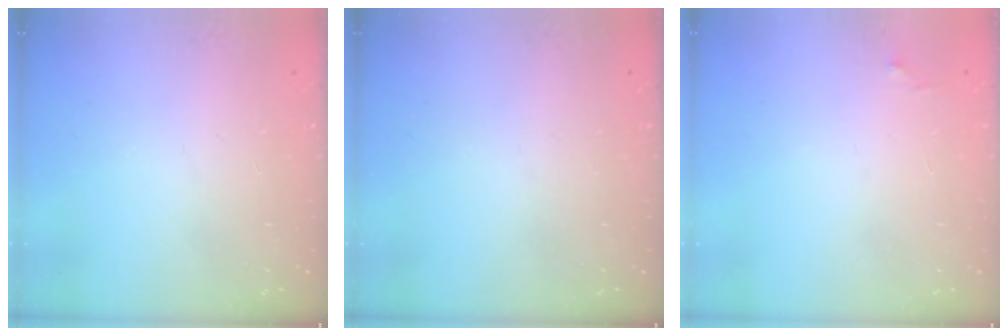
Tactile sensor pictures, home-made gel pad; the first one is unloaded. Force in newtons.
{"total": 0.0}
{"total": 3.3, "press": 3.2, "slide": 0.5}